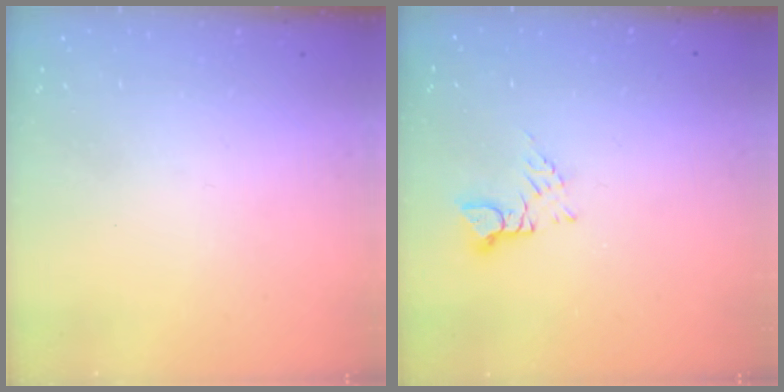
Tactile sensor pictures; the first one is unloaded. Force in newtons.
{"total": 3.0, "press": 3.0, "slide": 0.4}